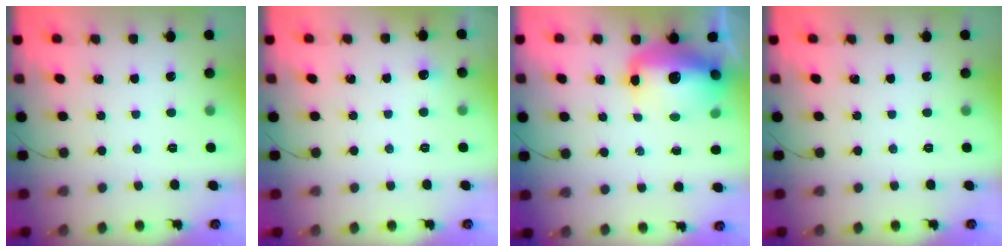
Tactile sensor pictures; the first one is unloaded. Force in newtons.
{"total": 3.4, "press": 3.1, "slide": 1.3}
{"total": 15.9, "press": 15.4, "slide": 3.8}
{"total": 0.0}